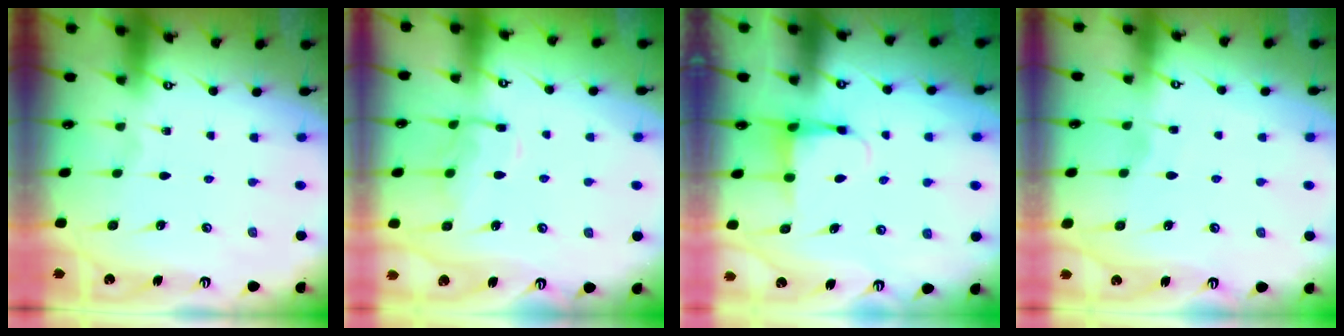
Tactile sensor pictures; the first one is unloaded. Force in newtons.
{"total": 9.8, "press": 9.8, "slide": 0.6}
{"total": 4.2, "press": 4.2, "slide": 0.2}
{"total": 2.2, "press": 2.2, "slide": 0.3}